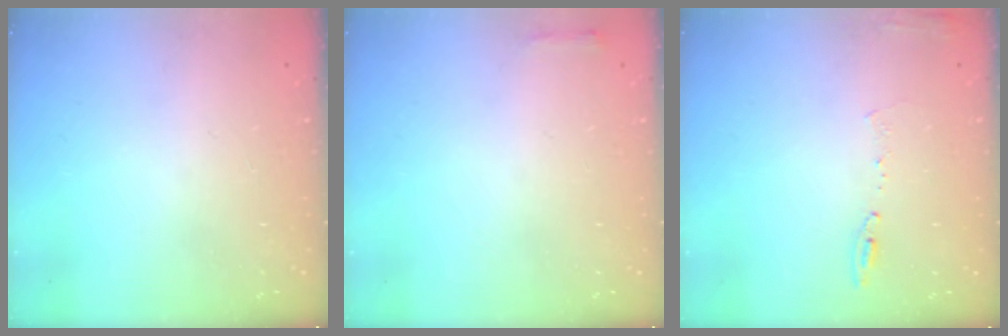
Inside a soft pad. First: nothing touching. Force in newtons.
{"total": 2.3, "press": 2.3, "slide": 0.5}
{"total": 8.3, "press": 8.3, "slide": 0.9}